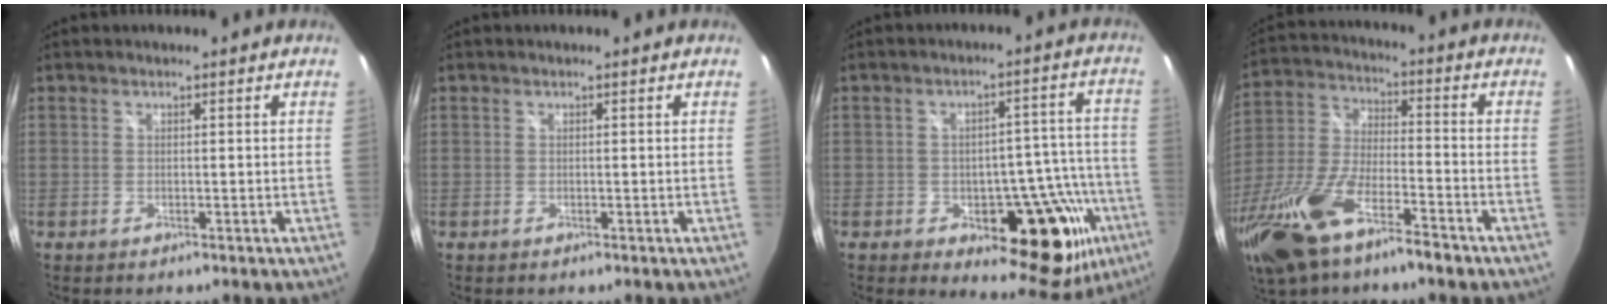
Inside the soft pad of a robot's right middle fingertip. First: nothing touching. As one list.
[{"total": 0.0}, {"total": 17.7, "force": [-7.1, 9.4, 13.2], "torque": [-0.155, 0.006, -0.080]}, {"total": 20.6, "force": [-13.0, 6.9, 14.5], "torque": [-0.319, -0.043, -0.242]}]